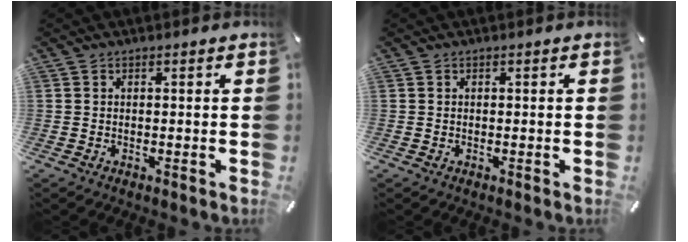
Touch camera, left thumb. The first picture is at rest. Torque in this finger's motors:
{"motor_torque": [0.00, 0.00, 0.00, 0.00, 0.00]}